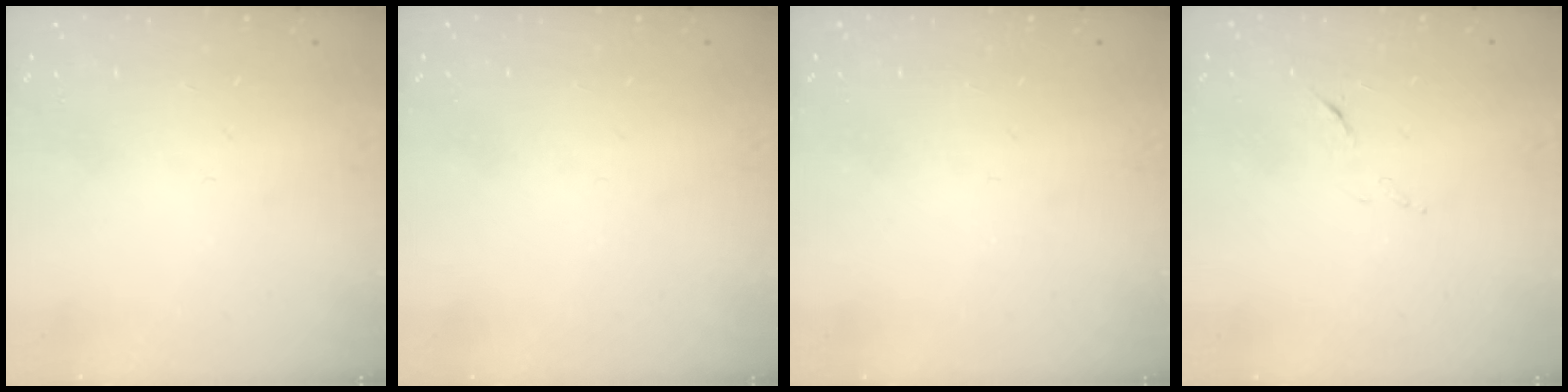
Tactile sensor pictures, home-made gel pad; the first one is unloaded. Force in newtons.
{"total": 0.0}
{"total": 0.0}
{"total": 6.1, "press": 6.0, "slide": 0.7}